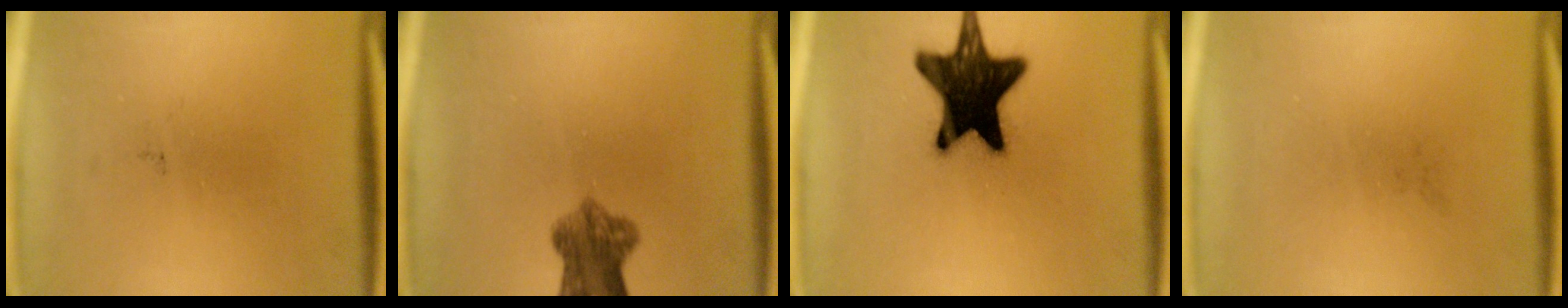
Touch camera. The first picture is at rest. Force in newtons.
{"total": 6.5}
{"total": 19.0}
{"total": 0.0}